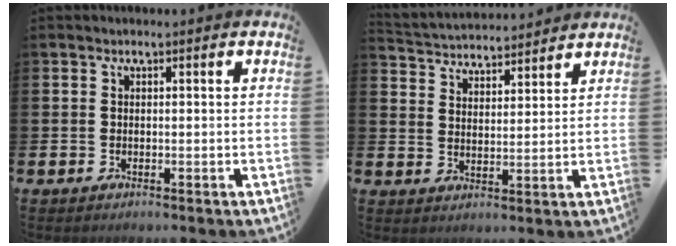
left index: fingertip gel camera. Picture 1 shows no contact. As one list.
[{"total": 4.4, "force": [4.3, 0.8, -0.5], "torque": [-0.012, -0.032, 0.075]}]